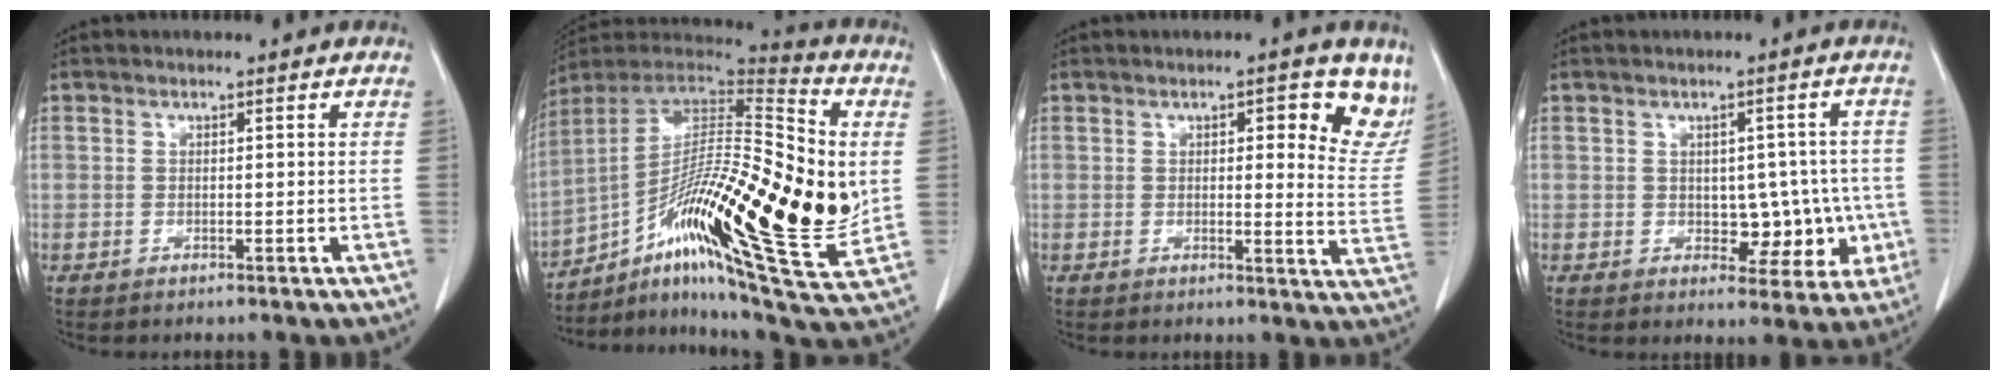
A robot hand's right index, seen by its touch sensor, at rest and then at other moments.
{"total": 30.7, "force": [-2.4, 5.9, 30.1], "torque": [-0.480, -0.008, -0.050]}
{"total": 8.9, "force": [5.5, 2.9, 6.5], "torque": [-0.052, -0.017, 0.051]}
{"total": 7.1, "force": [-1.1, 4.7, 5.2], "torque": [-0.043, 0.019, 0.000]}